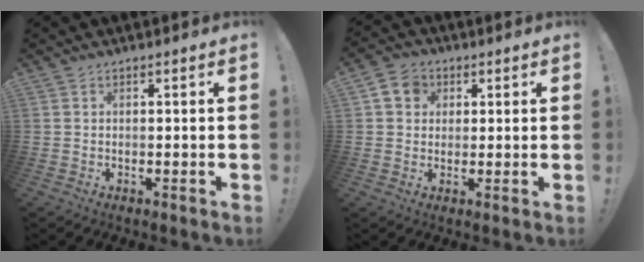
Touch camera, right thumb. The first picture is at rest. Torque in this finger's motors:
{"motor_torque": [-0.02, 0.81, 0.37, -0.03, 0.00]}